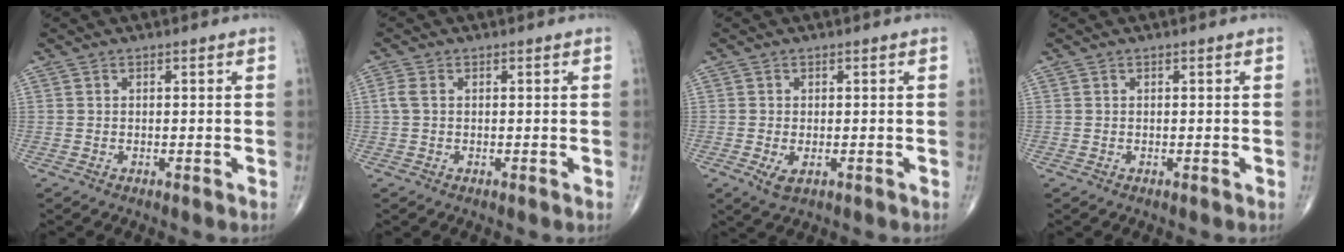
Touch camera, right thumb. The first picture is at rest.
{"total": 1.9, "force": [0.2, 1.2, 1.5], "torque": [-0.043, 0.004, 0.003]}
{"total": 2.5, "force": [-0.8, 1.2, 2.1], "torque": [-0.039, -0.007, -0.010]}
{"total": 0.0}